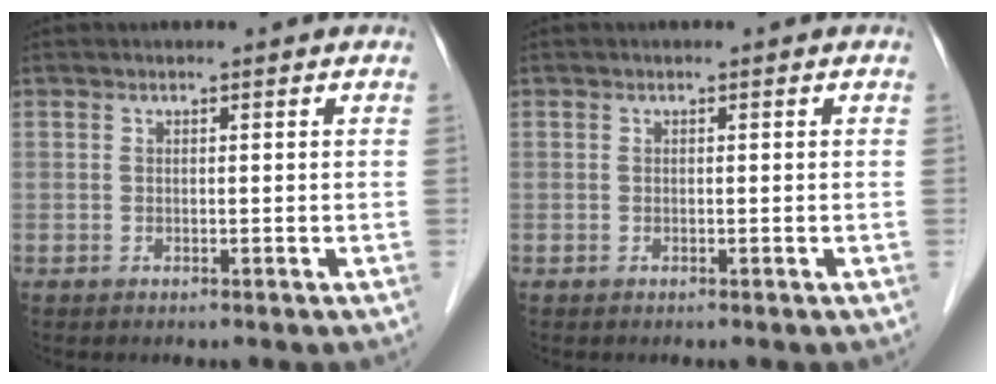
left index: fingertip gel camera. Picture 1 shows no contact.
{"total": 0.0}